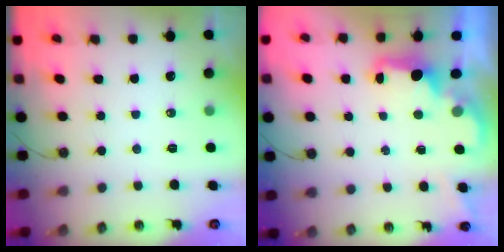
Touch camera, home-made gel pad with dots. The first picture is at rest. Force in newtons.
{"total": 2.2, "press": 2.0, "slide": 0.8}